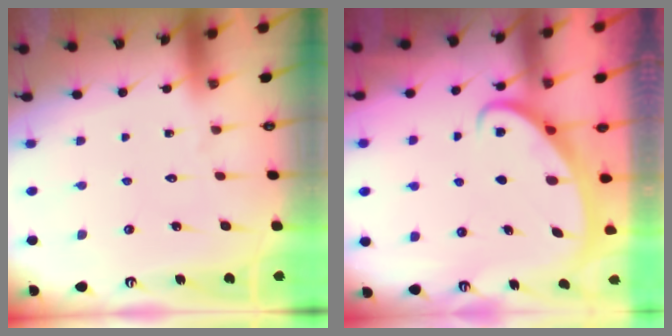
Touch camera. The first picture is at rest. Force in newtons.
{"total": 2.6, "press": 2.6, "slide": 0.4}